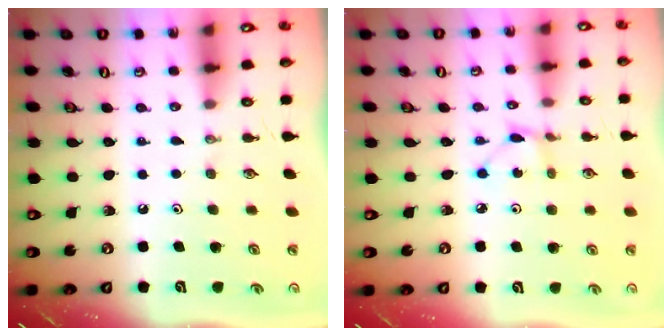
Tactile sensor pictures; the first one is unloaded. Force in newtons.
{"total": 1.9, "press": 1.9, "slide": 0.3}